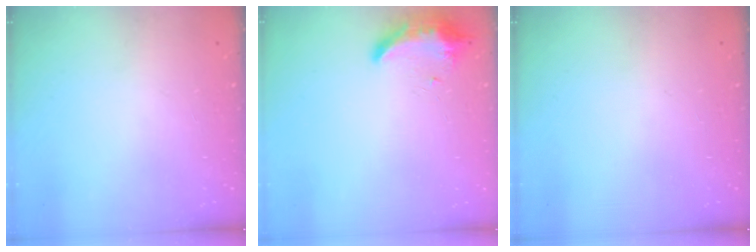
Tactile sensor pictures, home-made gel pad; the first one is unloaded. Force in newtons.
{"total": 8.6, "press": 8.6, "slide": 1.1}
{"total": 0.0}